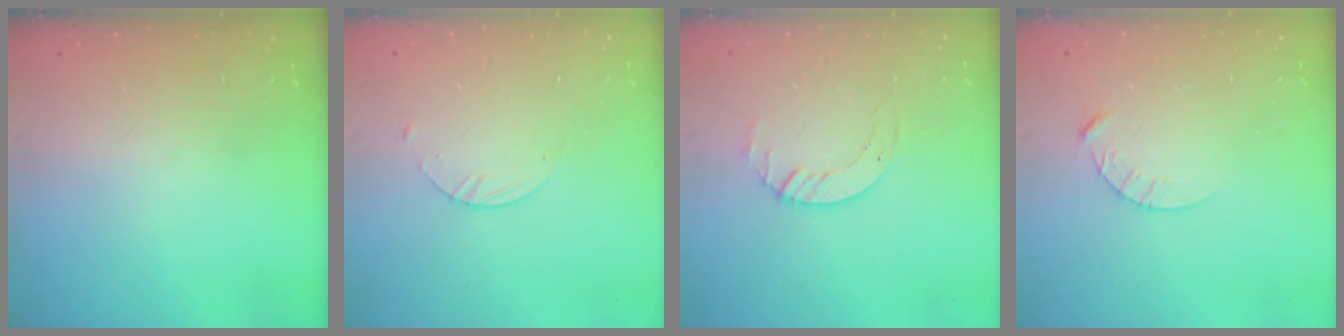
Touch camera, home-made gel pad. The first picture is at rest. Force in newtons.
{"total": 2.1, "press": 2.1, "slide": 0.2}
{"total": 3.6, "press": 3.6, "slide": 0.4}
{"total": 4.7, "press": 4.7, "slide": 0.5}